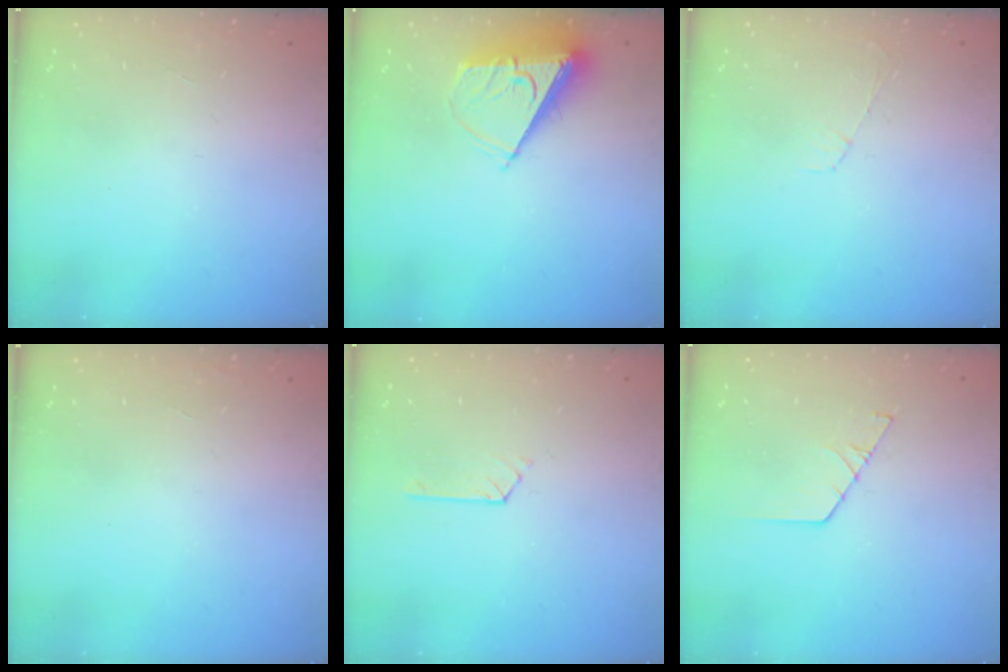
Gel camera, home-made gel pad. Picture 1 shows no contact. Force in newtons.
{"total": 8.2, "press": 8.2, "slide": 0.5}
{"total": 3.0, "press": 3.0, "slide": 0.4}
{"total": 0.0}
{"total": 2.1, "press": 2.0, "slide": 0.3}
{"total": 2.2, "press": 2.2, "slide": 0.0}